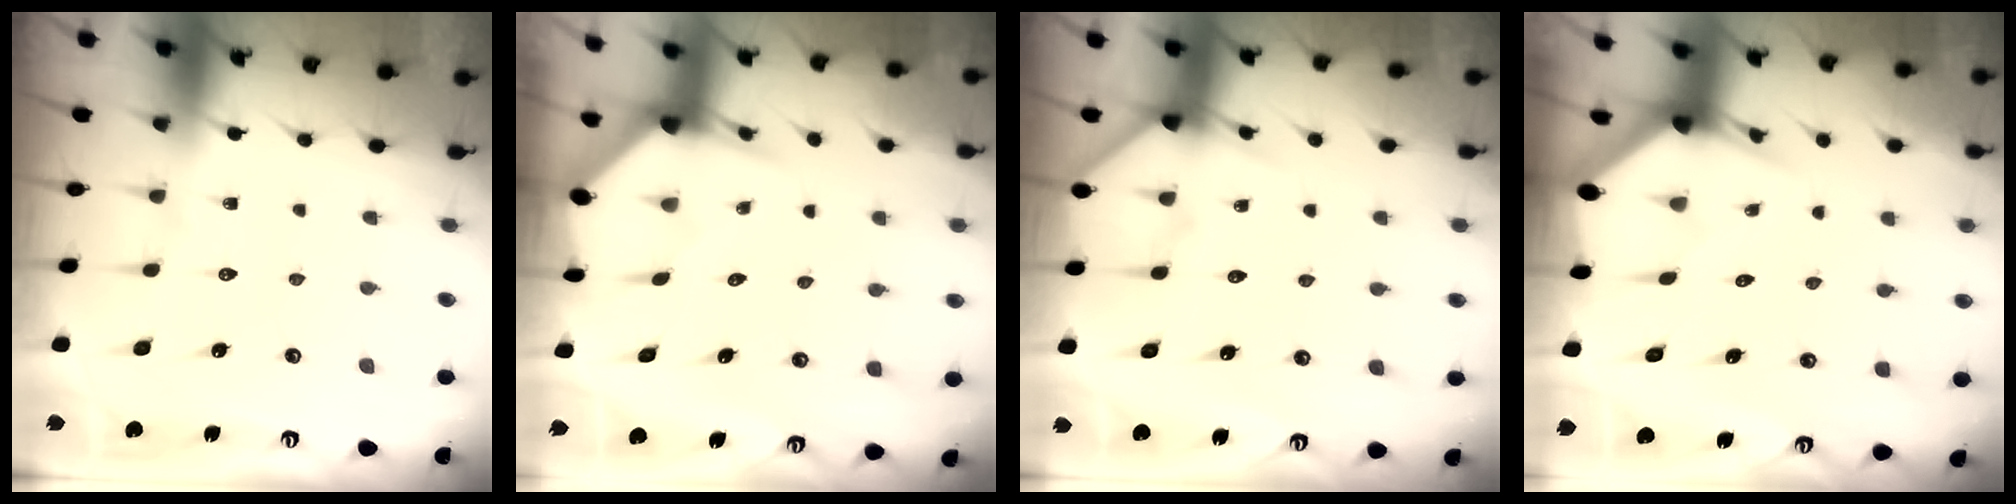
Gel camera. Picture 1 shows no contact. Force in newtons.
{"total": 3.4, "press": 3.4, "slide": 0.3}
{"total": 4.8, "press": 4.8, "slide": 0.3}
{"total": 3.0, "press": 3.0, "slide": 0.2}